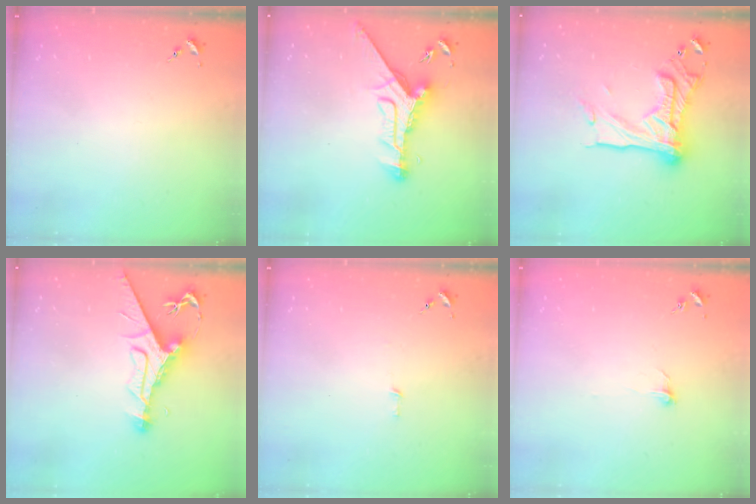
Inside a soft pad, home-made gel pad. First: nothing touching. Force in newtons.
{"total": 11.9, "press": 11.8, "slide": 1.7}
{"total": 21.7, "press": 21.7, "slide": 1.1}
{"total": 11.6, "press": 11.5, "slide": 0.8}
{"total": 2.6, "press": 2.6, "slide": 0.2}
{"total": 3.9, "press": 3.9, "slide": 0.3}